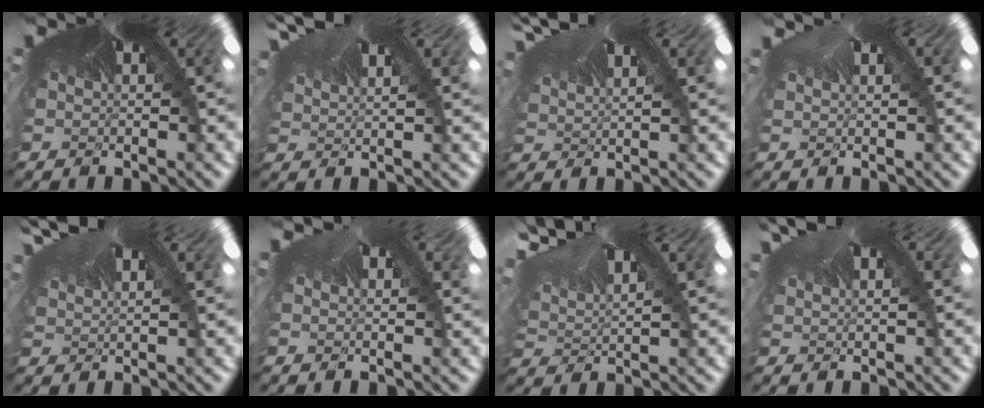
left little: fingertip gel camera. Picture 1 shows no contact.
{"total": 2.4, "force": [2.1, 0.8, 0.9], "torque": [-0.050, 0.023, 0.034]}
{"total": 2.7, "force": [2.5, 0.6, 1.1], "torque": [-0.051, 0.027, 0.038]}
{"total": 0.9, "force": [0.1, -0.1, -0.9], "torque": [0.005, 0.003, 0.003]}
{"total": 2.5, "force": [2.3, 0.7, 0.7], "torque": [-0.049, 0.024, 0.036]}
{"total": 0.9, "force": [0.8, 0.1, -0.5], "torque": [-0.008, 0.007, 0.007]}
{"total": 1.2, "force": [0.6, 0.0, 1.1], "torque": [-0.042, 0.009, 0.016]}
{"total": 1.0, "force": [0.9, 0.2, 0.4], "torque": [-0.026, 0.011, 0.012]}